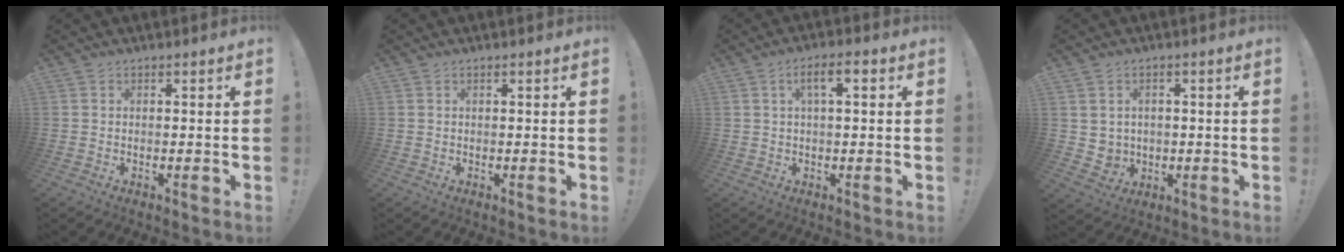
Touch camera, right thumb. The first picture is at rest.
{"total": 0.5, "force": [0.1, -0.3, 0.4], "torque": [-0.005, -0.002, 0.000]}
{"total": 5.1, "force": [1.2, 1.3, 4.7], "torque": [-0.082, 0.005, 0.015]}
{"total": 4.6, "force": [1.6, 4.2, 1.0], "torque": [-0.019, -0.015, 0.031]}